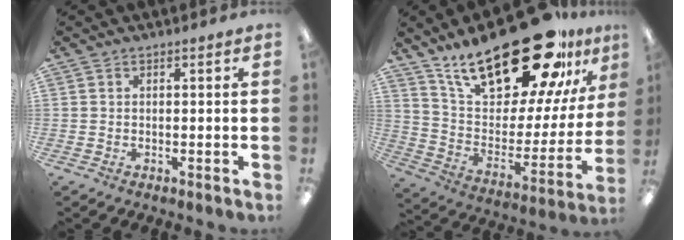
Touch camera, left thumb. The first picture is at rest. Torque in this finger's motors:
{"motor_torque": [1.80, 1.93, 1.40, -1.37, 0.15]}